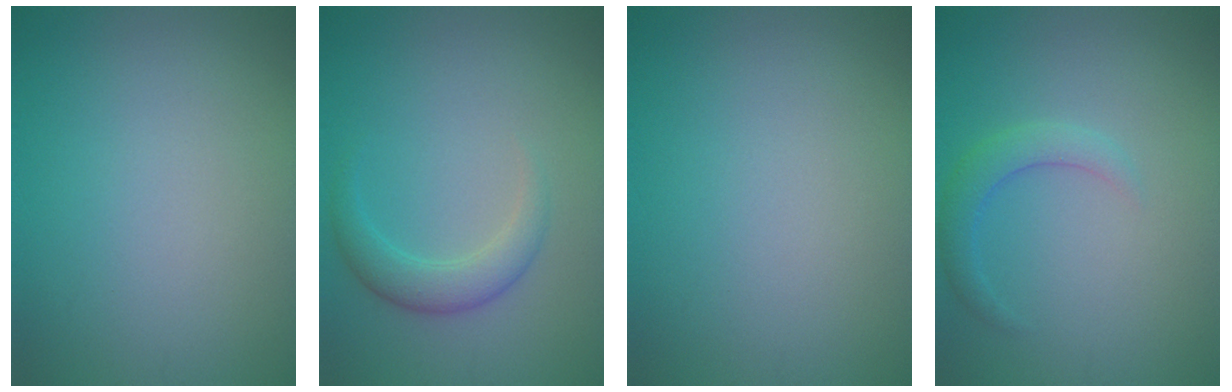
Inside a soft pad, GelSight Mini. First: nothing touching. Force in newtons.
{"total": 2.5, "press": 2.5, "slide": 0.1}
{"total": 0.0}
{"total": 2.2, "press": 2.1, "slide": 0.2}